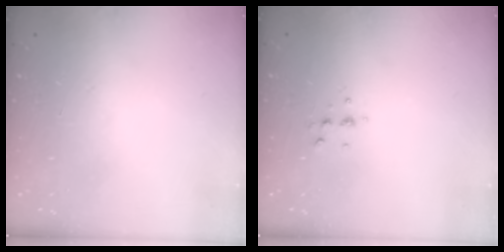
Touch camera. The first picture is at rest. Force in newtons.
{"total": 4.7, "press": 4.6, "slide": 1.0}